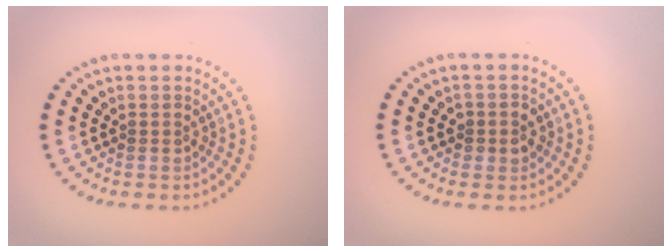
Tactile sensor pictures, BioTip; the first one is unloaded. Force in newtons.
{"total": 1.4, "press": 1.3, "slide": 0.5}